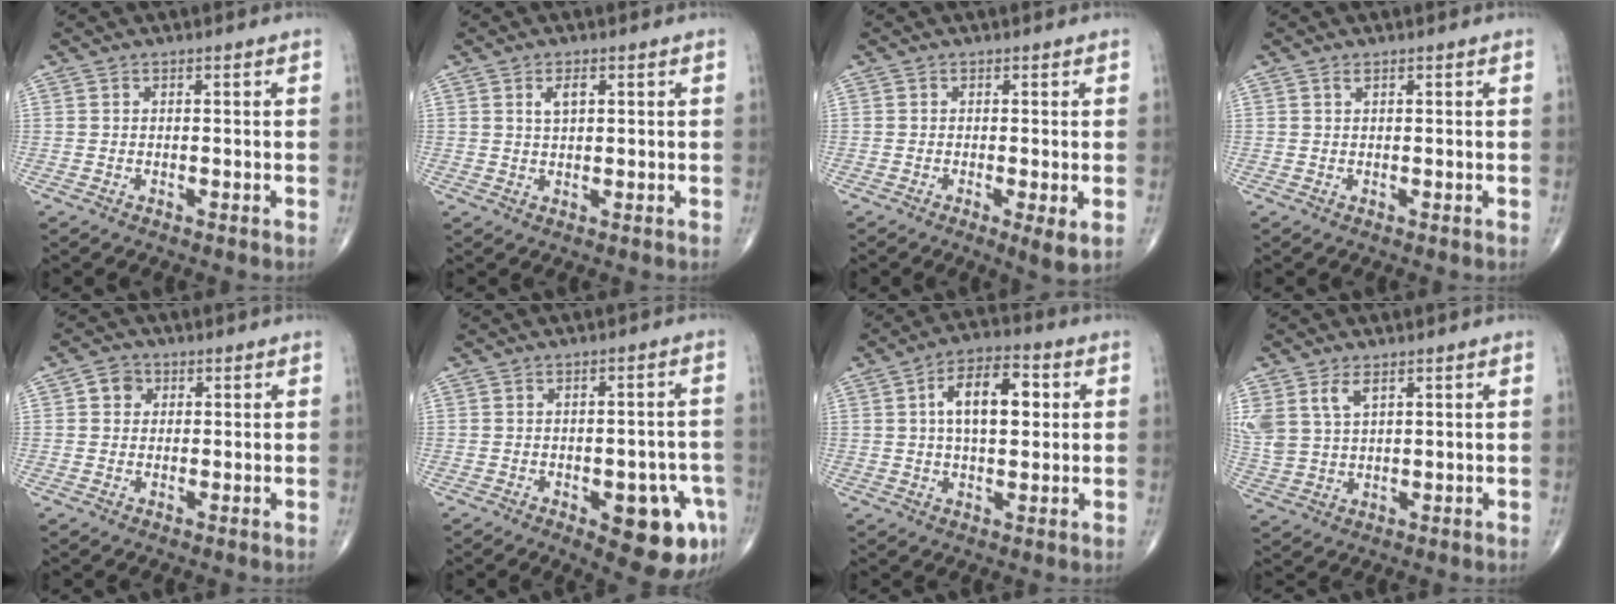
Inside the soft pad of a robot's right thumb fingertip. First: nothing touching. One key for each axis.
{"total": 2.5, "fx": 1.0, "fy": 1.2, "fz": 2.0, "tx": -0.036, "ty": -0.001, "tz": 0.019}
{"total": 3.5, "fx": -0.7, "fy": 0.5, "fz": 3.4, "tx": -0.062, "ty": -0.015, "tz": -0.014}
{"total": 0.5, "fx": 0.3, "fy": 0.1, "fz": 0.3, "tx": -0.009, "ty": 0.004, "tz": 0.007}
{"total": 3.3, "fx": 0.9, "fy": 2.9, "fz": 1.3, "tx": -0.003, "ty": 0.001, "tz": 0.010}
{"total": 12.1, "fx": -4.8, "fy": 4.9, "fz": 10.0, "tx": -0.093, "ty": 0.016, "tz": -0.048}
{"total": 11.4, "fx": 2.3, "fy": 5.7, "fz": 9.6, "tx": -0.142, "ty": 0.012, "tz": 0.031}
{"total": 7.5, "fx": 3.8, "fy": 4.2, "fz": 5.0, "tx": -0.109, "ty": -0.006, "tz": 0.086}